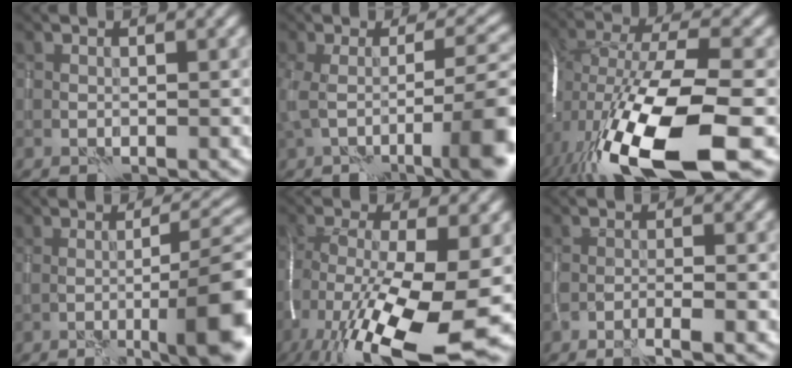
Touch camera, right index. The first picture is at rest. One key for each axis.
{"total": 9.1, "fx": -1.7, "fy": 2.6, "fz": 8.6, "tx": -0.127, "ty": -0.001, "tz": -0.027}
{"total": 17.9, "fx": -6.5, "fy": 6.8, "fz": 15.3, "tx": -0.298, "ty": -0.027, "tz": -0.107}
{"total": 9.2, "fx": -1.6, "fy": 2.0, "fz": 8.8, "tx": -0.104, "ty": 0.008, "tz": -0.022}
{"total": 16.0, "fx": -7.8, "fy": 4.1, "fz": 13.3, "tx": -0.262, "ty": -0.016, "tz": -0.127}
{"total": 2.1, "fx": -1.3, "fy": 0.4, "fz": 1.6, "tx": -0.019, "ty": -0.001, "tz": -0.029}